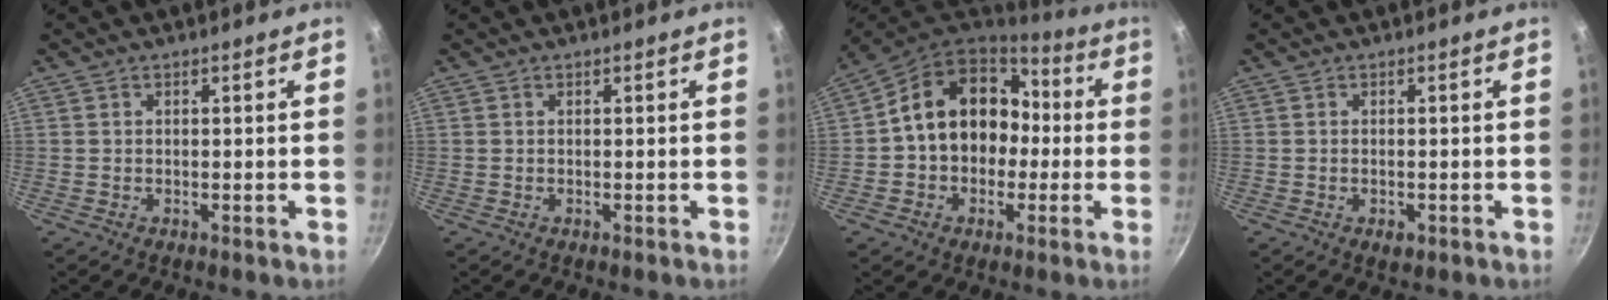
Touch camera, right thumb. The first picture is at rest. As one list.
[{"total": 0.0}, {"total": 16.4, "force": [0.2, 13.3, 9.7], "torque": [-0.111, 0.053, -0.003]}, {"total": 1.9, "force": [-0.8, 1.1, 1.3], "torque": [-0.024, -0.002, -0.011]}]